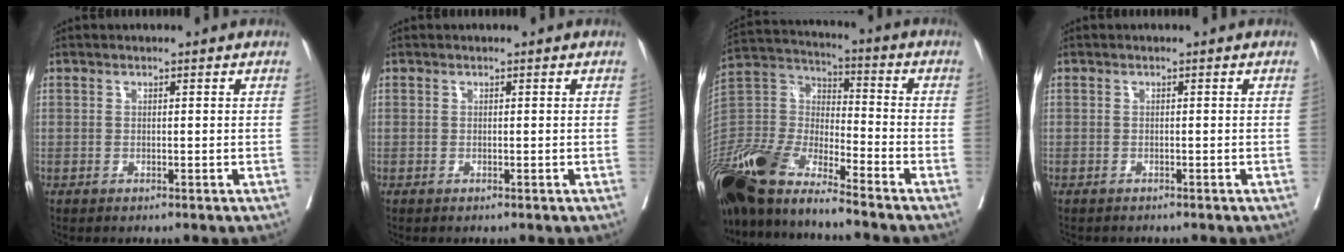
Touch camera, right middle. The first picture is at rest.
{"total": 0.0}
{"total": 17.7, "force": [-14.5, 3.3, 9.6], "torque": [-0.209, -0.018, -0.286]}
{"total": 1.6, "force": [-1.5, 0.6, 0.4], "torque": [-0.015, -0.004, -0.021]}